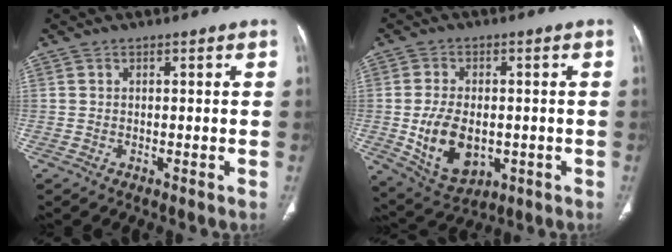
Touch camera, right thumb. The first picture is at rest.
{"total": 11.6, "force": [-1.8, 7.5, 8.7], "torque": [-0.140, -0.003, -0.012]}